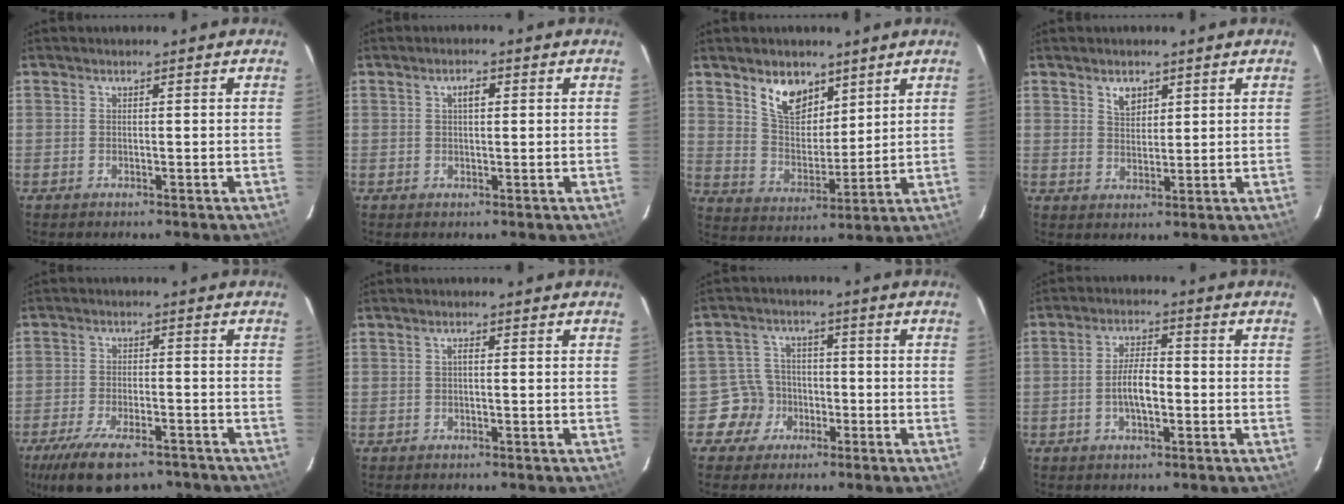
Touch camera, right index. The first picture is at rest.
{"total": 1.7, "force": [0.5, 0.9, 1.3], "torque": [-0.021, 0.007, 0.008]}
{"total": 9.7, "force": [6.2, 5.5, 5.0], "torque": [-0.084, 0.005, 0.122]}
{"total": 3.4, "force": [2.0, 2.2, 1.8], "torque": [-0.023, 0.005, 0.037]}
{"total": 15.0, "force": [-10.9, 5.8, 8.5], "torque": [-0.181, -0.029, -0.175]}
{"total": 0.7, "force": [0.0, 0.3, 0.7], "torque": [-0.013, 0.005, -0.002]}
{"total": 6.0, "force": [-2.6, 5.4, -0.1], "torque": [-0.004, 0.028, -0.046]}
{"total": 5.6, "force": [-1.4, 2.2, 4.9], "torque": [-0.094, 0.005, -0.022]}